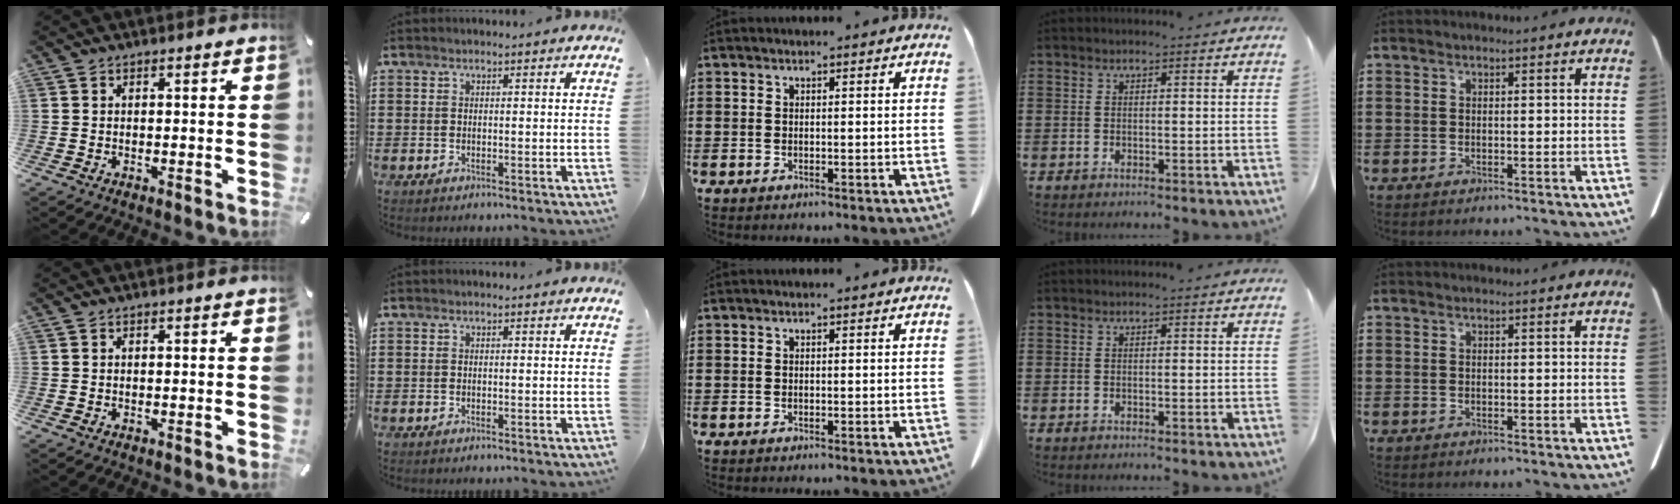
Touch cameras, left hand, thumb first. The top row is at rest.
{}